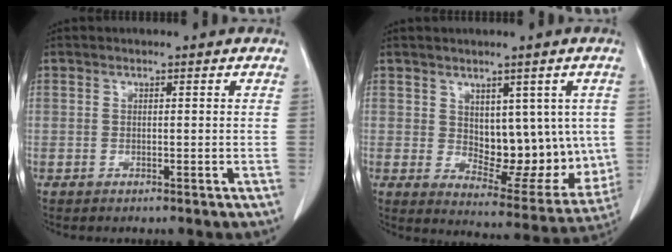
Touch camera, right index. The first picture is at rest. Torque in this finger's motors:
{"motor_torque": [0.11, 0.18, 0.12, 0.01]}